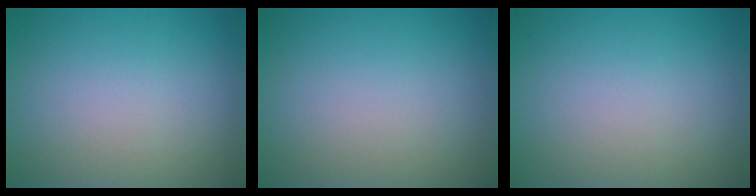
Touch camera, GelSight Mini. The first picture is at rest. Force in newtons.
{"total": 0.0}
{"total": 0.0}